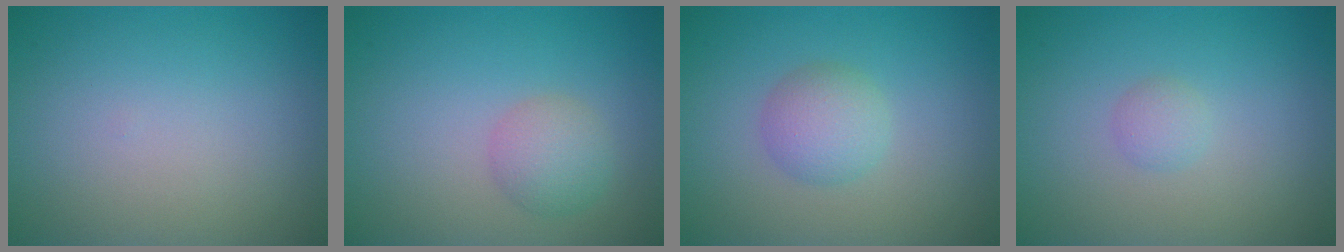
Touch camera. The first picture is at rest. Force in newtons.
{"total": 2.5, "press": 2.5, "slide": 0.0}
{"total": 2.7, "press": 2.7, "slide": 0.0}
{"total": 1.0, "press": 1.0, "slide": 0.0}